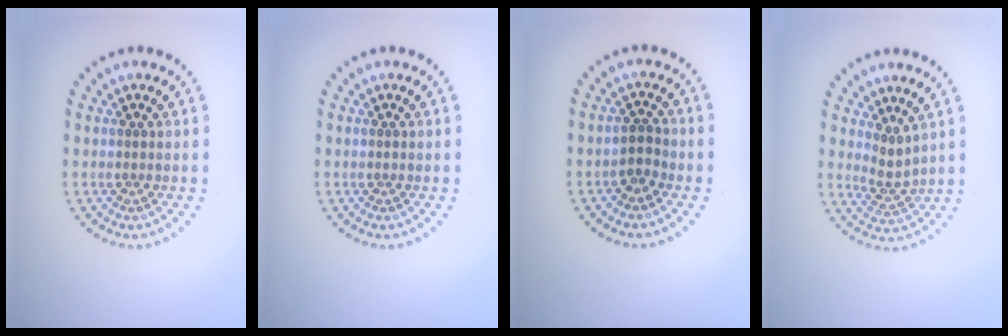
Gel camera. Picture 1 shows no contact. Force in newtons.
{"total": 0.0}
{"total": 1.7, "press": 1.5, "slide": 0.9}
{"total": 2.2, "press": 1.5, "slide": 1.6}